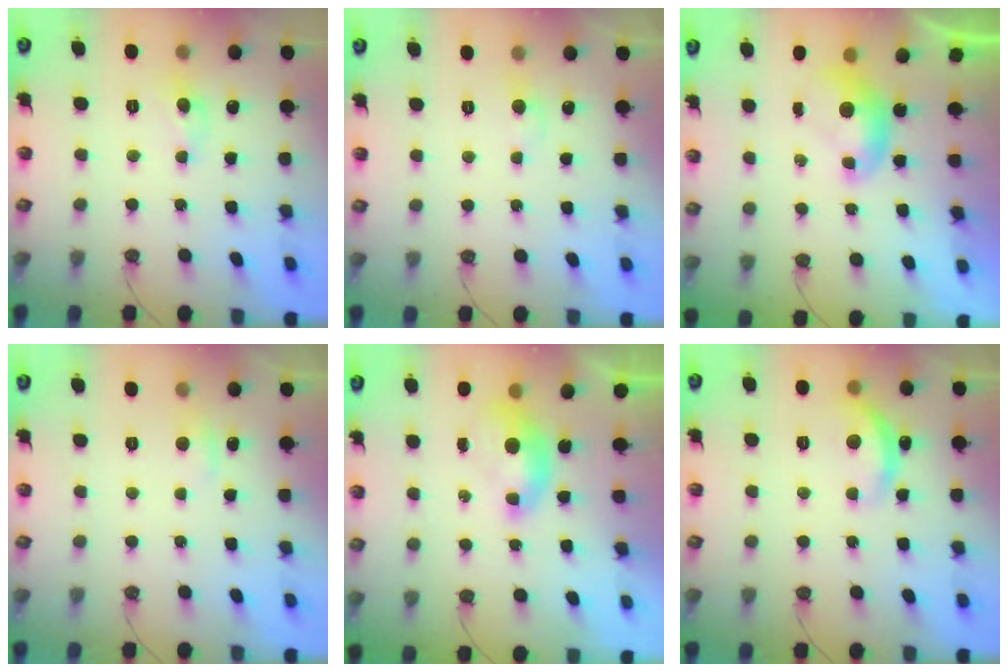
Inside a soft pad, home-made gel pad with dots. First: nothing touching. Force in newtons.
{"total": 2.8, "press": 2.6, "slide": 0.9}
{"total": 0.0}
{"total": 0.9, "press": 0.5, "slide": 0.7}
{"total": 1.5, "press": 1.3, "slide": 0.7}
{"total": 7.0, "press": 7.0, "slide": 0.4}